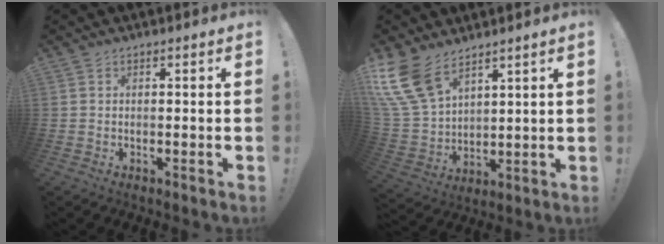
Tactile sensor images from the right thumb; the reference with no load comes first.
{"total": 14.6, "force": [9.5, 7.8, 8.0], "torque": [-0.177, -0.055, 0.184]}